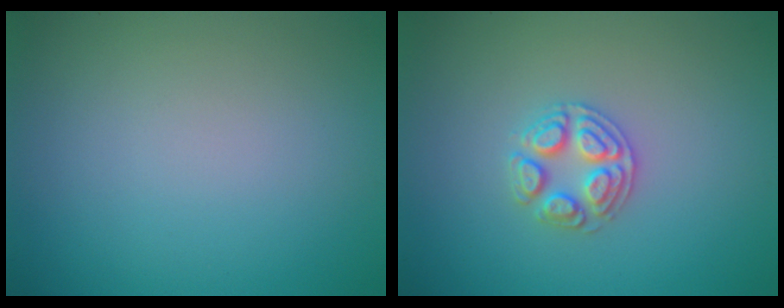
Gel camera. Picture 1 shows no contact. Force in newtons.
{"total": 2.6, "press": 2.5, "slide": 0.5}